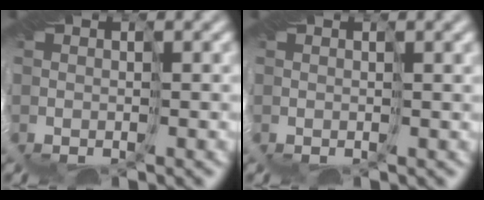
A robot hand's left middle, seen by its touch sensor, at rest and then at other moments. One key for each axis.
{"total": 1.5, "fx": 0.8, "fy": 0.2, "fz": 1.2, "tx": -0.016, "ty": 0.002, "tz": 0.010}